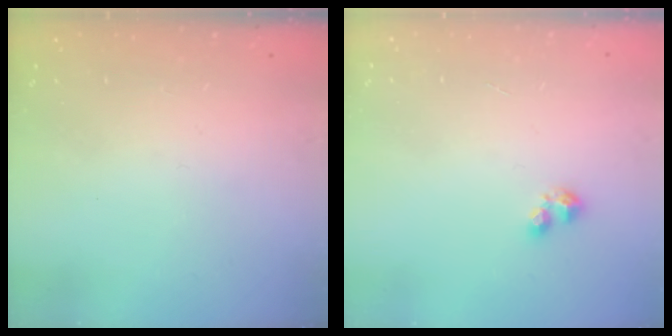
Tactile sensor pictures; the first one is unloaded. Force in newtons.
{"total": 2.8, "press": 2.8, "slide": 0.5}